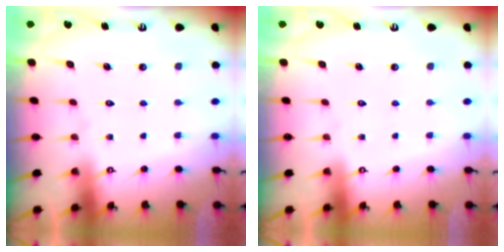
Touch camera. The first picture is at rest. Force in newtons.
{"total": 0.0}